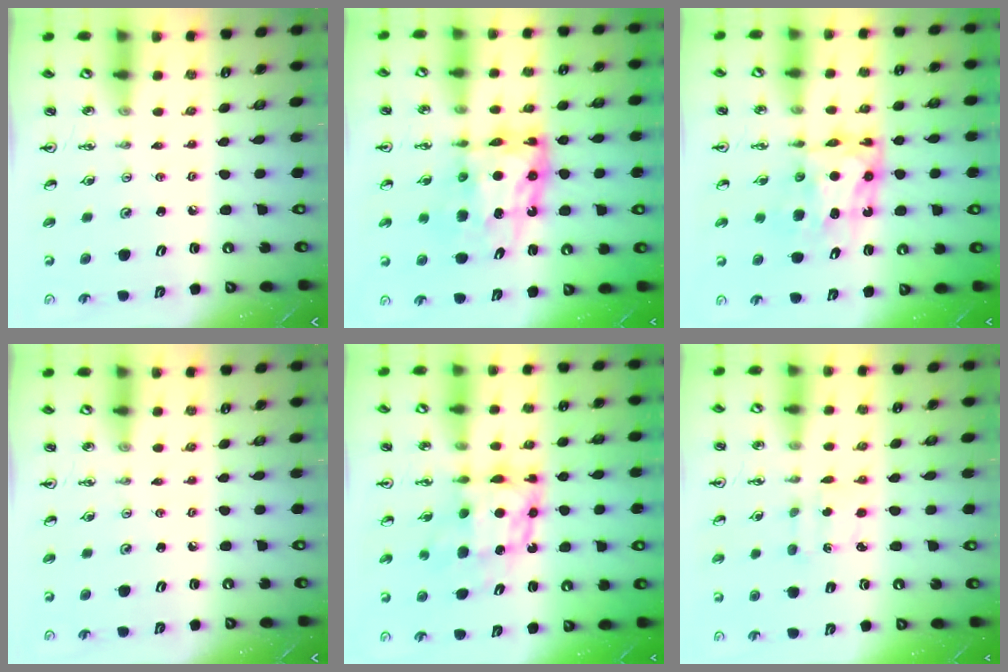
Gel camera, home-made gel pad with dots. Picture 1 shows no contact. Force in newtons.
{"total": 12.2, "press": 12.1, "slide": 1.2}
{"total": 7.7, "press": 7.7, "slide": 0.2}
{"total": 0.0}
{"total": 7.7, "press": 7.7, "slide": 0.7}
{"total": 2.4, "press": 2.4, "slide": 0.6}